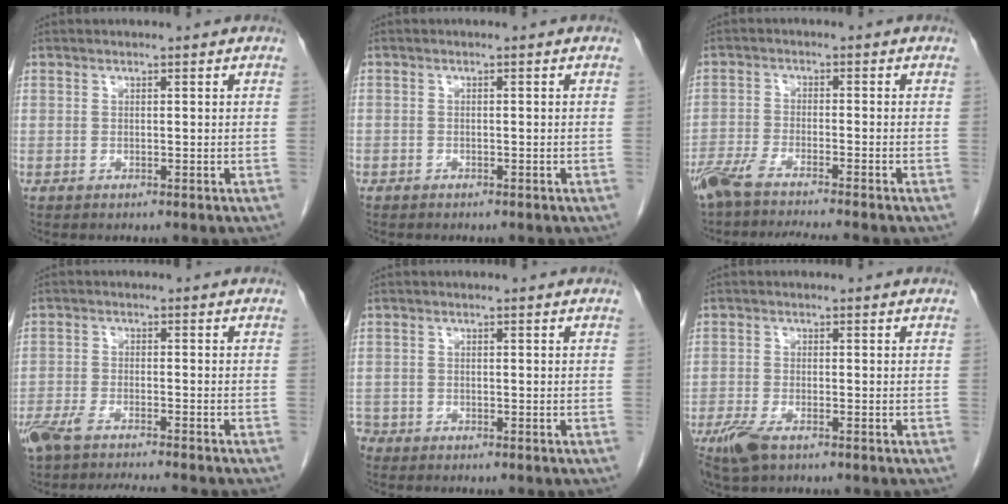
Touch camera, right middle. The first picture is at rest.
{"total": 0.8, "force": [-0.6, 0.5, 0.1], "torque": [-0.005, 0.002, -0.010]}
{"total": 10.3, "force": [-8.9, -0.4, 5.0], "torque": [-0.076, -0.021, -0.146]}
{"total": 10.3, "force": [-9.0, 0.6, 4.9], "torque": [-0.078, -0.013, -0.144]}
{"total": 2.1, "force": [-1.8, 1.0, 0.1], "torque": [-0.003, 0.001, -0.033]}
{"total": 4.6, "force": [-3.0, 1.4, 3.2], "torque": [-0.073, -0.010, -0.055]}